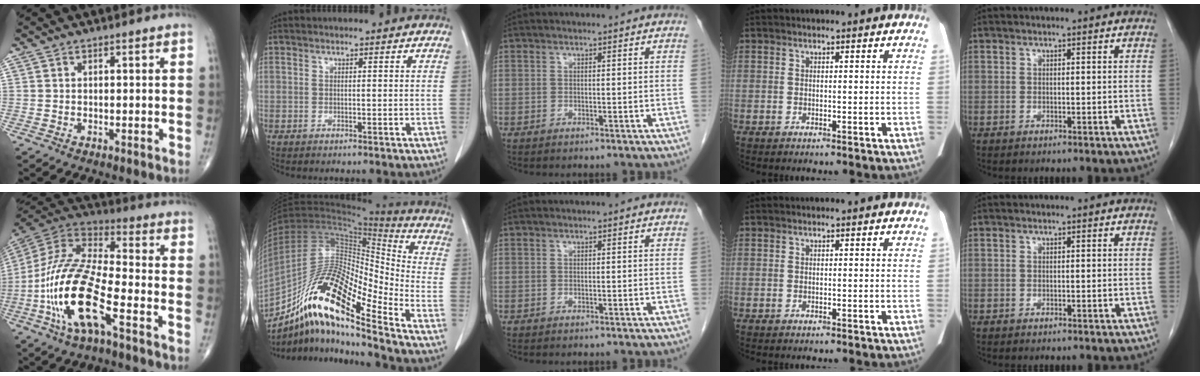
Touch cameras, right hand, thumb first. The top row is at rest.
{"thumb": {"total": 19.8, "force": [-7.3, 6.3, 17.3], "torque": [-0.367, 0.033, -0.137]}, "index": {"total": 19.7, "force": [-13.0, 3.4, 14.4], "torque": [-0.281, 0.007, -0.235]}}